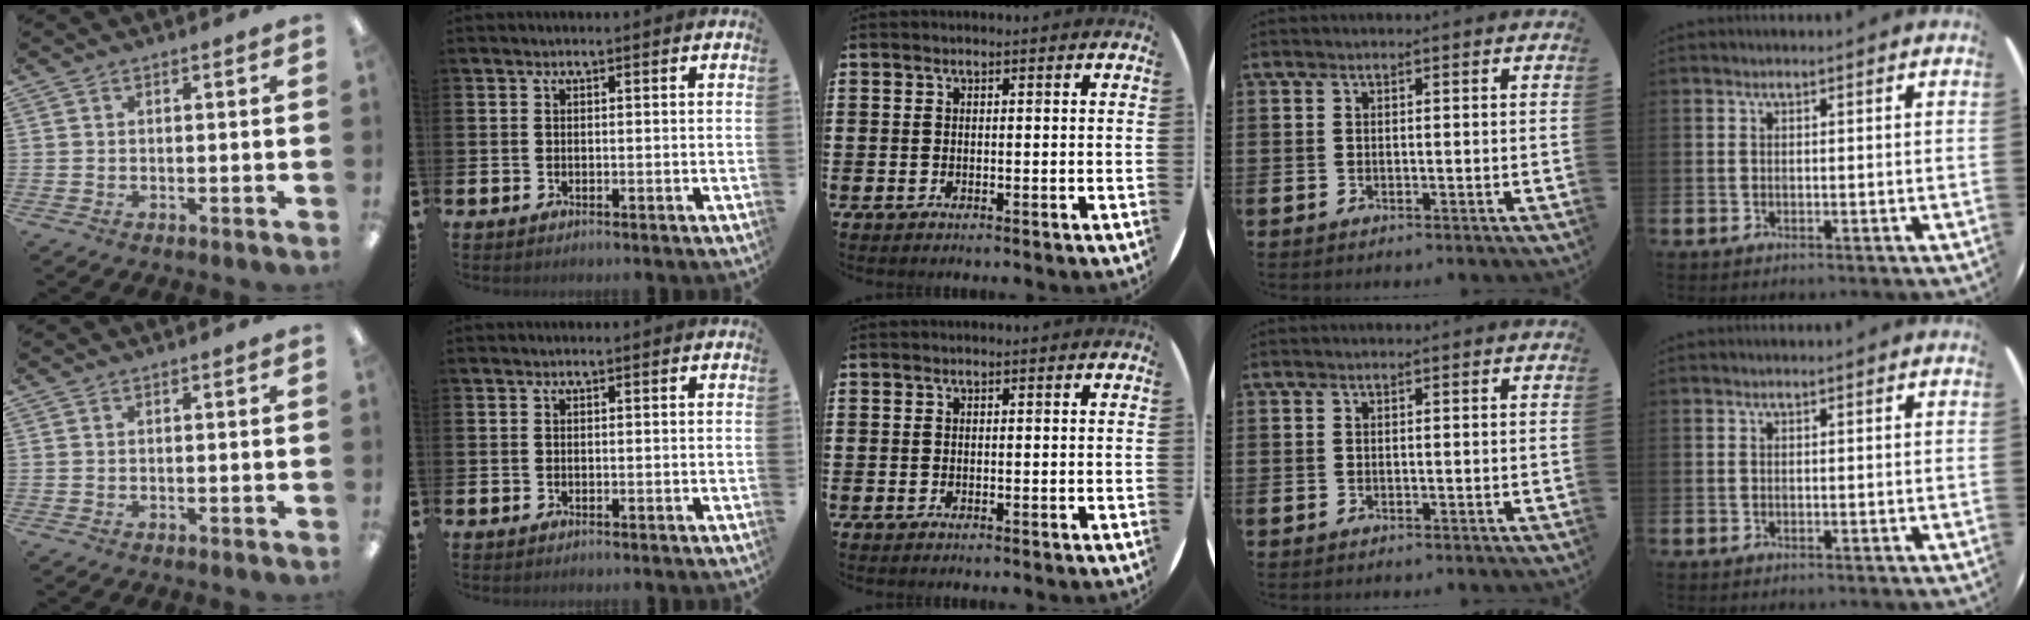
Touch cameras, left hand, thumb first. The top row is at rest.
{}